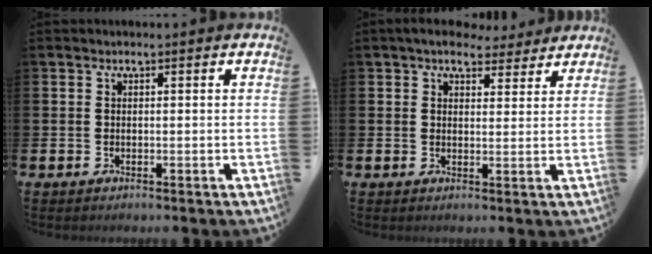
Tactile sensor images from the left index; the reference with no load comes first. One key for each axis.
{"total": 5.5, "fx": 4.9, "fy": 2.2, "fz": 1.1, "tx": -0.023, "ty": -0.021, "tz": 0.089}